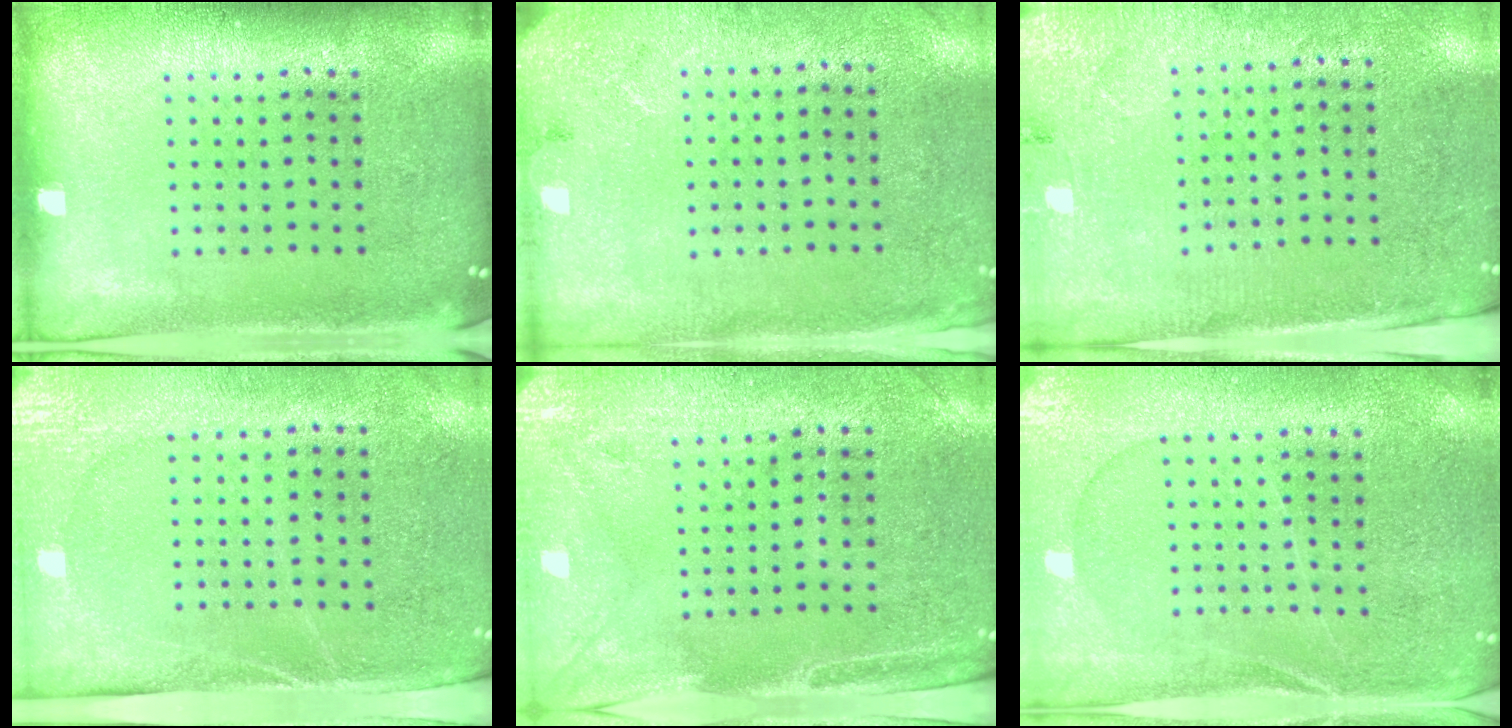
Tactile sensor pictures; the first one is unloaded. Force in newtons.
{"total": 2.7, "press": 2.2, "slide": 1.7}
{"total": 2.8, "press": 2.6, "slide": 1.2}
{"total": 2.7, "press": 2.3, "slide": 1.4}
{"total": 2.9, "press": 2.5, "slide": 1.5}
{"total": 0.6, "press": 0.5, "slide": 0.3}